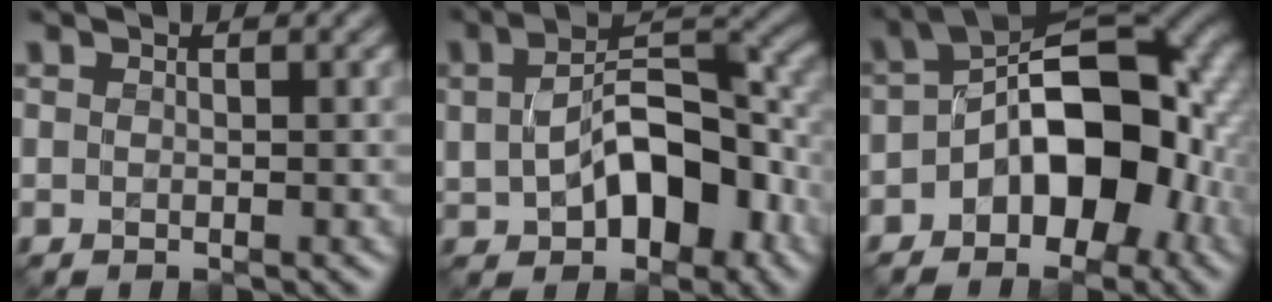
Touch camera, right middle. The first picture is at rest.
{"total": 9.3, "force": [-1.9, 5.4, 7.4], "torque": [-0.126, 0.002, -0.029]}
{"total": 11.1, "force": [-3.0, 6.7, 8.3], "torque": [-0.095, 0.015, -0.062]}